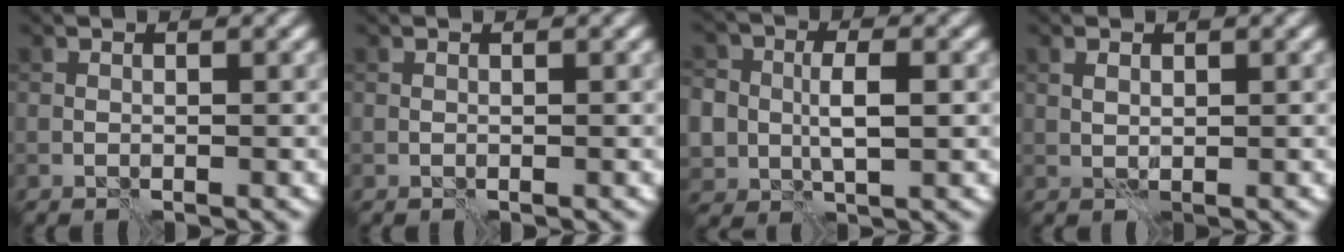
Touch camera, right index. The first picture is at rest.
{"total": 0.0}
{"total": 6.1, "force": [0.1, 4.7, 3.9], "torque": [-0.055, -0.004, 0.000]}
{"total": 0.9, "force": [0.6, 0.5, 0.4], "torque": [-0.011, 0.002, 0.014]}